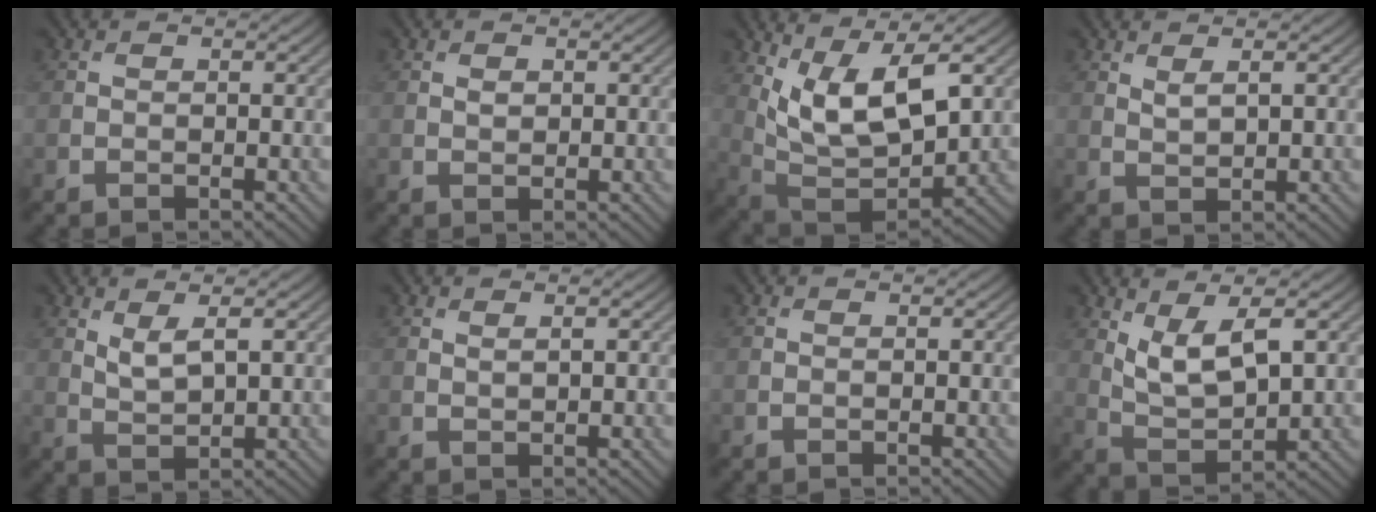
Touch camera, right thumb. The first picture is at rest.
{"total": 0.8, "force": [0.3, 0.6, 0.5], "torque": [-0.011, -0.002, 0.006]}
{"total": 12.2, "force": [4.6, 5.5, 9.8], "torque": [-0.206, -0.002, 0.091]}
{"total": 1.6, "force": [1.1, 0.4, 1.2], "torque": [-0.029, -0.004, 0.024]}
{"total": 3.2, "force": [1.6, 1.1, 2.6], "torque": [-0.062, -0.004, 0.035]}
{"total": 0.8, "force": [0.6, 0.0, 0.5], "torque": [-0.011, 0.000, 0.011]}
{"total": 0.0}
{"total": 7.0, "force": [2.8, 2.9, 5.8], "torque": [-0.121, -0.004, 0.060]}